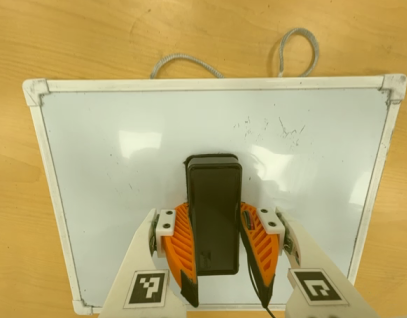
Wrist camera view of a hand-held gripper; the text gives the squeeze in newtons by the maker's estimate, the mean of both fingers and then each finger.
{"total": 17.0, "left": 17.3, "right": 16.8}